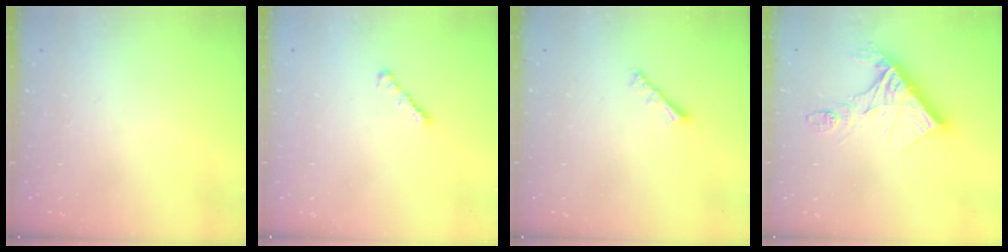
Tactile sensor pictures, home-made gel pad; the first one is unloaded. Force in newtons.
{"total": 2.4, "press": 2.3, "slide": 0.6}
{"total": 2.4, "press": 2.4, "slide": 0.6}
{"total": 16.2, "press": 16.1, "slide": 1.6}